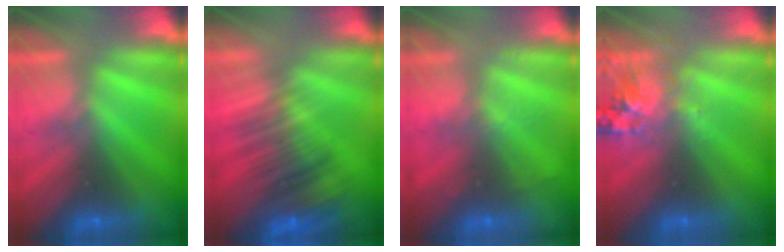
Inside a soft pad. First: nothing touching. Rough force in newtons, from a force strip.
{"total": 6.9}
{"total": 2.0}
{"total": 2.8}